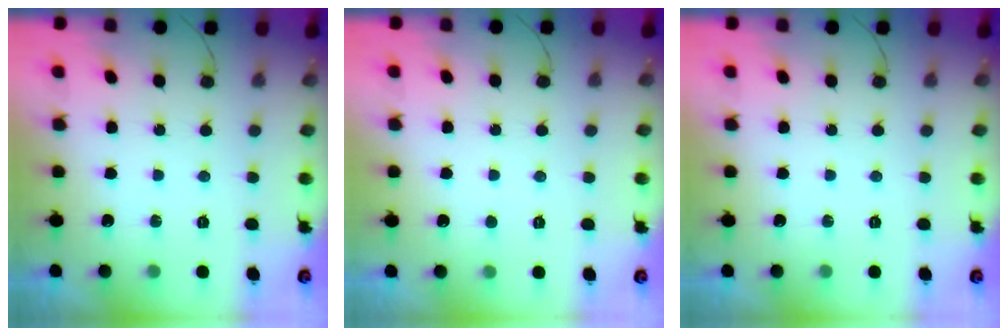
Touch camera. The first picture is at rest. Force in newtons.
{"total": 2.7, "press": 2.7, "slide": 0.3}
{"total": 0.0}